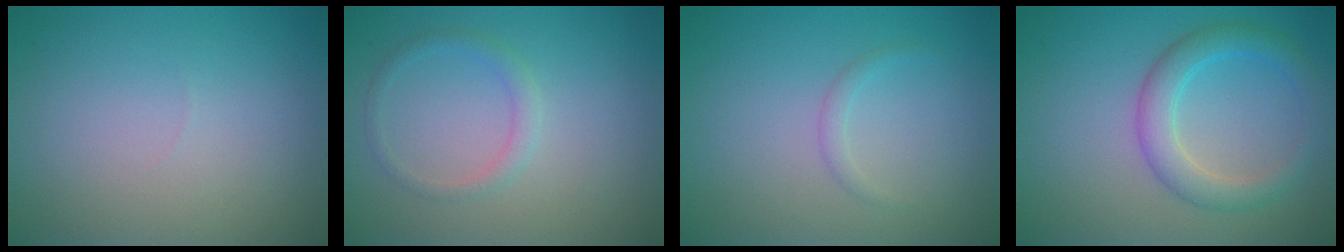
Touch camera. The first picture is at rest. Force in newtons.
{"total": 1.4, "press": 1.4, "slide": 0.1}
{"total": 0.8, "press": 0.8, "slide": 0.1}
{"total": 3.6, "press": 3.6, "slide": 0.0}